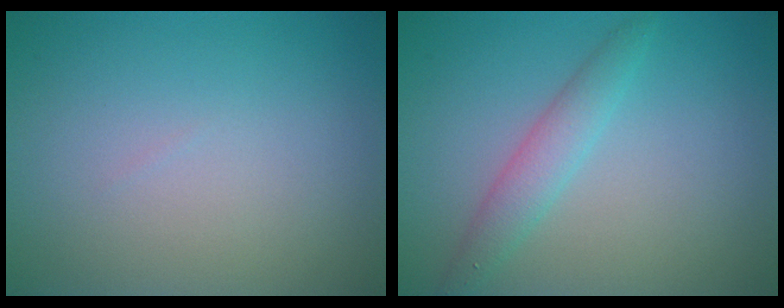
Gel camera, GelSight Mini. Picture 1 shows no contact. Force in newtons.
{"total": 2.4, "press": 2.4, "slide": 0.1}